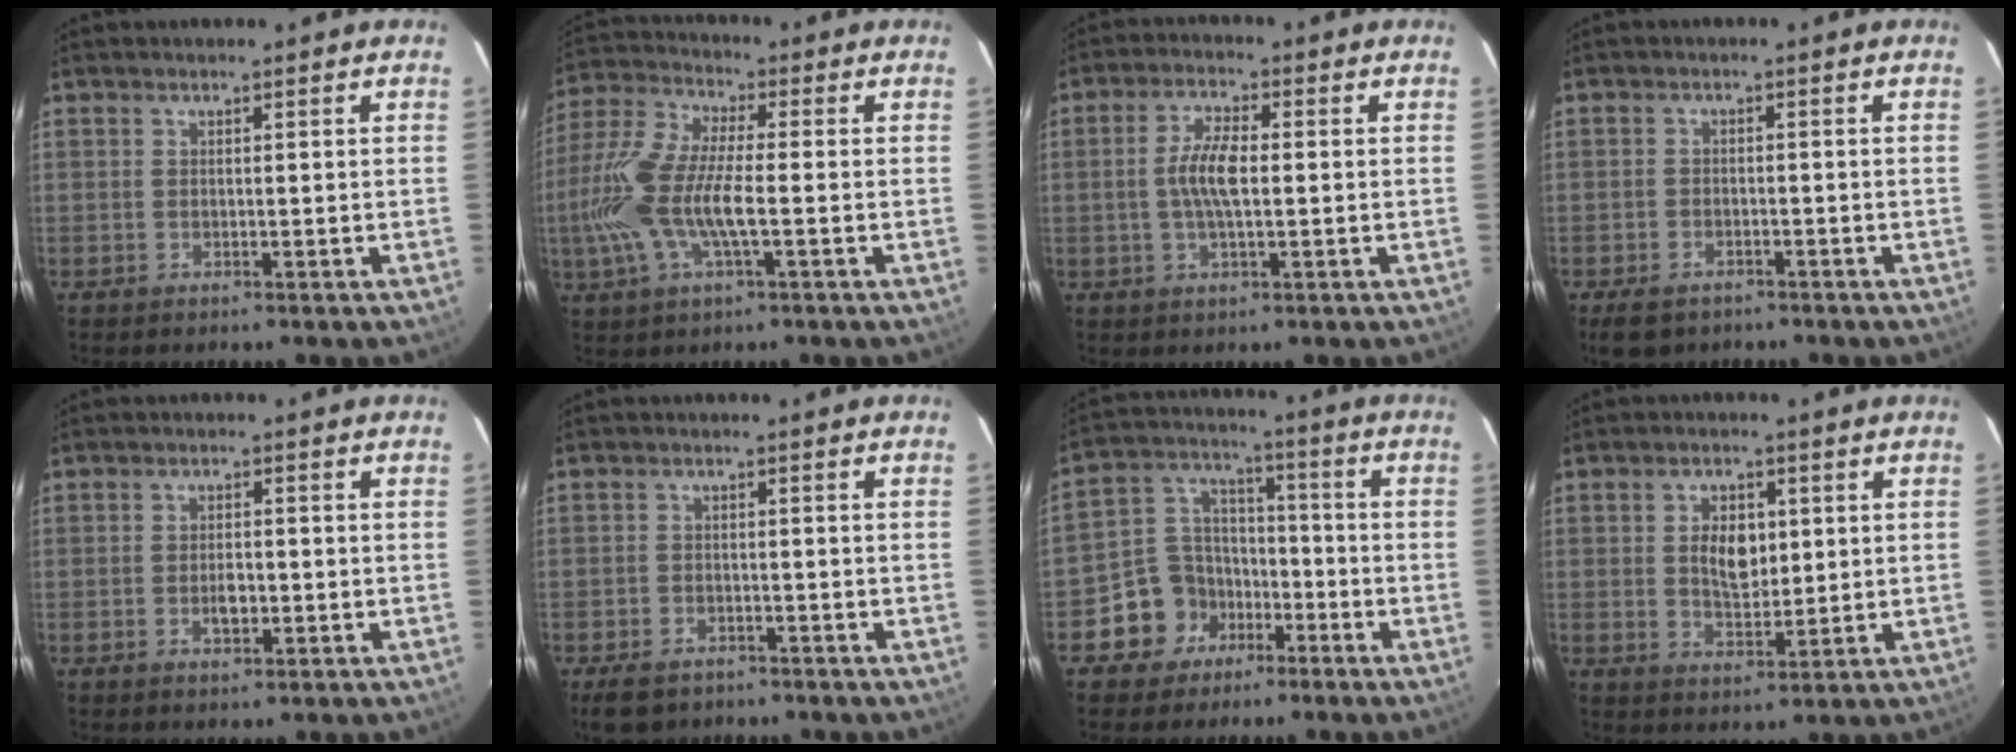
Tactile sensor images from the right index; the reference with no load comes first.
{"total": 15.1, "force": [-2.7, 4.4, 14.2], "torque": [-0.303, -0.001, -0.059]}
{"total": 6.3, "force": [-0.2, 2.1, 5.9], "torque": [-0.118, 0.008, -0.005]}
{"total": 5.5, "force": [-3.9, 3.3, 2.1], "torque": [-0.060, -0.004, -0.060]}
{"total": 3.1, "force": [-0.9, 1.8, 2.4], "torque": [-0.042, 0.000, -0.012]}
{"total": 6.1, "force": [-4.4, 3.6, 2.4], "torque": [-0.067, -0.002, -0.069]}
{"total": 10.5, "force": [-5.6, 8.6, 2.0], "torque": [-0.060, 0.045, -0.090]}
{"total": 6.5, "force": [1.1, 3.9, 5.0], "torque": [-0.088, 0.005, 0.023]}